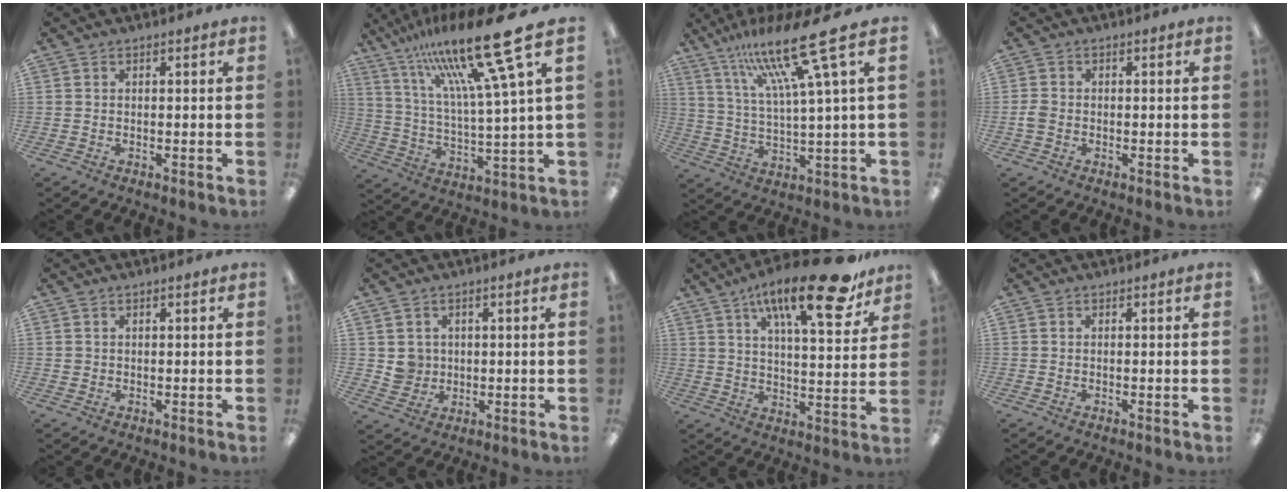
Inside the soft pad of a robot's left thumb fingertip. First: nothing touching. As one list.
[{"total": 24.3, "force": [15.1, 3.8, 18.6], "torque": [-0.329, -0.087, 0.237]}, {"total": 19.2, "force": [11.7, 2.3, 15.0], "torque": [-0.287, -0.062, 0.180]}, {"total": 2.1, "force": [-0.7, 1.7, 1.2], "torque": [-0.021, 0.003, -0.011]}, {"total": 0.7, "force": [0.3, 0.7, 0.2], "torque": [-0.005, 0.004, 0.004]}, {"total": 4.1, "force": [1.0, 3.9, 0.3], "torque": [-0.002, 0.001, 0.017]}, {"total": 21.1, "force": [13.3, 6.4, 15.1], "torque": [-0.224, -0.071, 0.207]}, {"total": 0.0}]